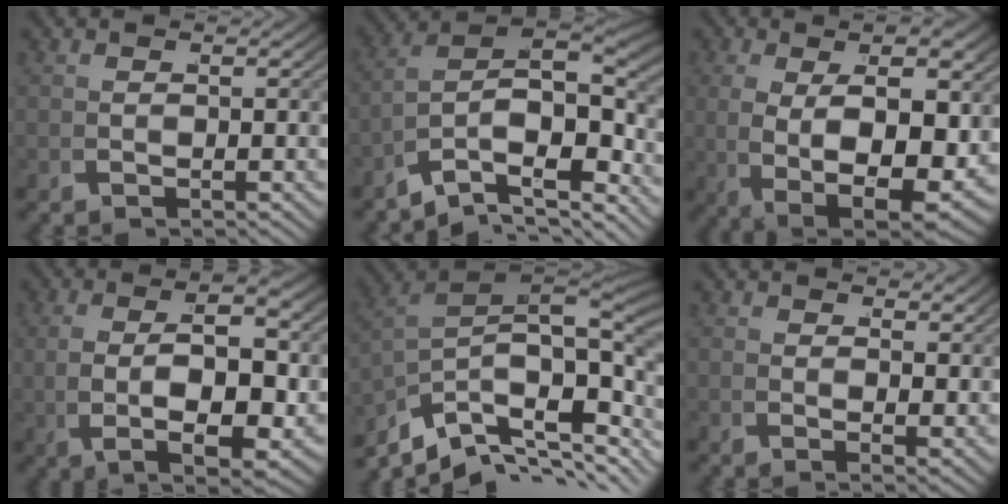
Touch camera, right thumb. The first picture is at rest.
{"total": 14.5, "force": [-1.4, 10.5, 9.9], "torque": [-0.184, -0.039, -0.020]}
{"total": 11.2, "force": [-1.1, 6.1, 9.3], "torque": [-0.172, -0.039, 0.010]}
{"total": 9.4, "force": [0.0, 4.4, 8.3], "torque": [-0.152, -0.018, 0.018]}
{"total": 11.8, "force": [-2.1, 6.2, 9.7], "torque": [-0.155, -0.027, -0.016]}
{"total": 2.5, "force": [1.9, 0.6, 1.5], "torque": [-0.011, -0.003, 0.030]}